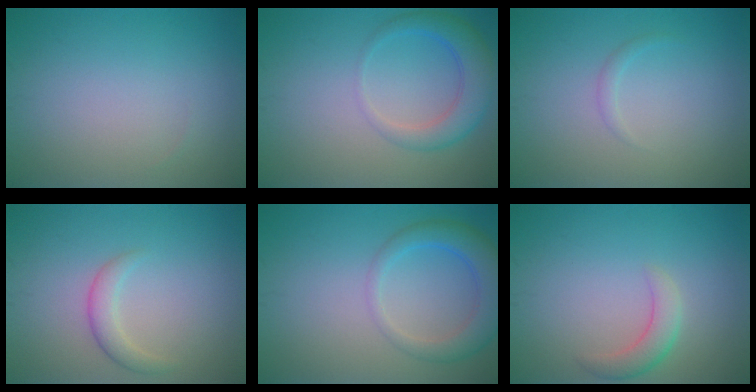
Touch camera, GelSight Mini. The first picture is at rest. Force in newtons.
{"total": 4.0, "press": 3.9, "slide": 0.3}
{"total": 0.7, "press": 0.7, "slide": 0.1}
{"total": 2.5, "press": 2.5, "slide": 0.1}
{"total": 4.2, "press": 4.2, "slide": 0.4}
{"total": 2.4, "press": 2.4, "slide": 0.2}